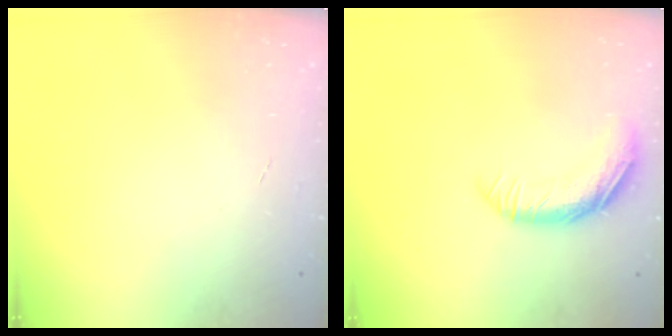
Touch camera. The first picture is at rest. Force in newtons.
{"total": 11.5, "press": 11.3, "slide": 1.8}